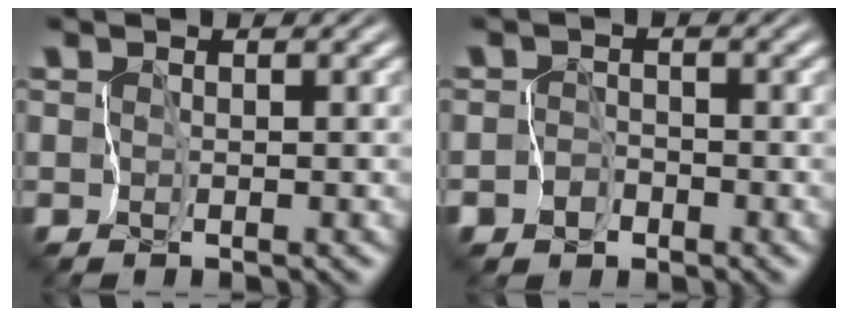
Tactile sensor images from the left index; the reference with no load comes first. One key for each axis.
{"total": 2.2, "fx": -1.3, "fy": 1.8, "fz": 0.0, "tx": 0.030, "ty": 0.006, "tz": -0.026}